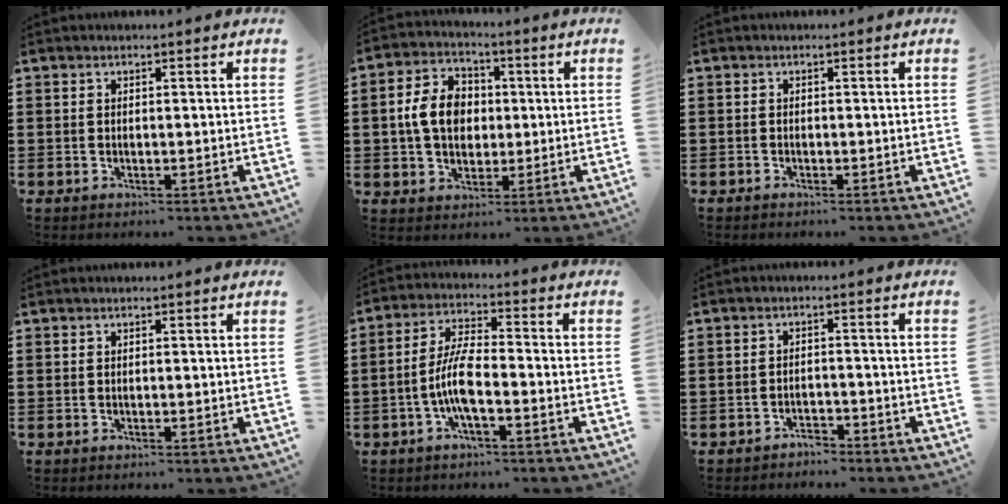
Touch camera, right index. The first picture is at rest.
{"total": 8.1, "force": [0.4, 6.3, 5.1], "torque": [-0.125, 0.013, -0.001]}
{"total": 0.5, "force": [-0.5, 0.2, 0.0], "torque": [-0.001, 0.001, -0.011]}
{"total": 0.0}
{"total": 6.9, "force": [-2.3, 1.9, 6.3], "torque": [-0.148, -0.011, -0.051]}
{"total": 2.3, "force": [-2.3, 0.4, 0.0], "torque": [-0.008, 0.001, -0.050]}